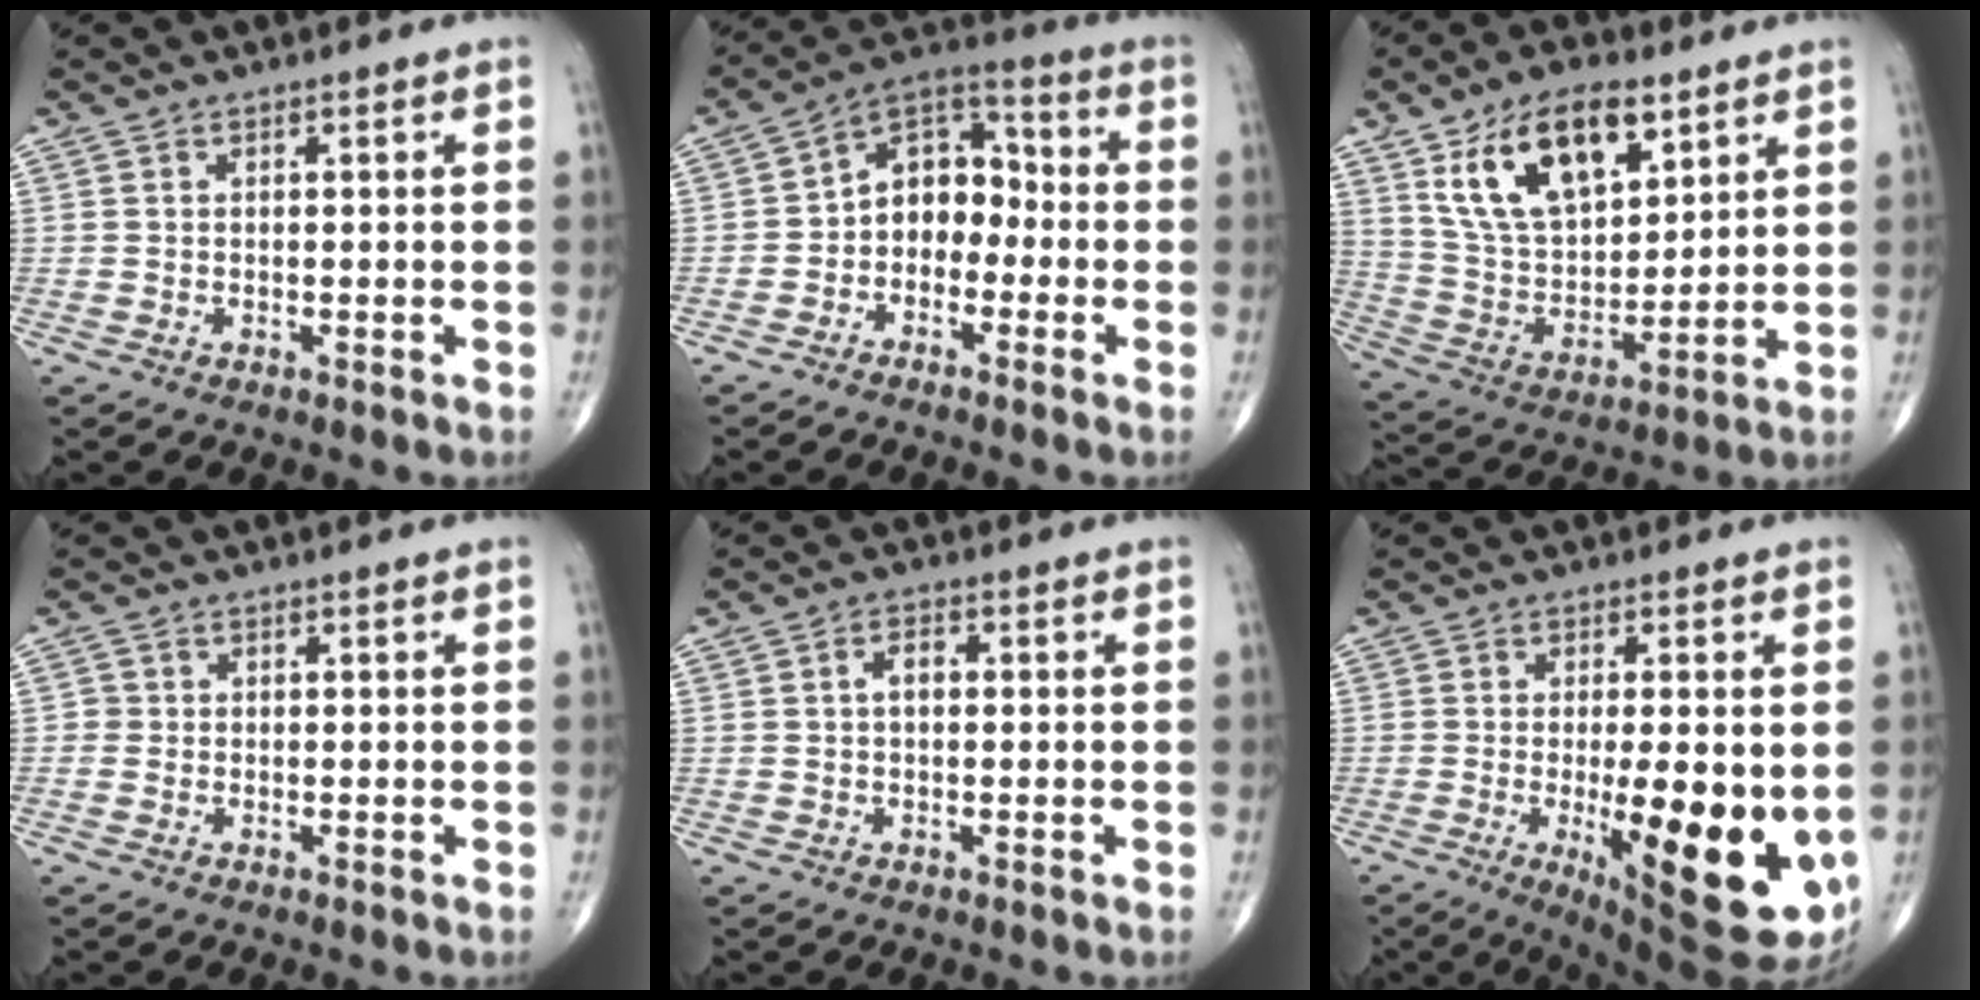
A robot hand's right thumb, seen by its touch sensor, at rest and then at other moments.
{"total": 9.8, "force": [-2.0, 7.2, 6.3], "torque": [-0.065, 0.047, -0.056]}
{"total": 18.3, "force": [9.3, 9.4, 12.7], "torque": [-0.190, -0.033, 0.178]}
{"total": 1.1, "force": [-0.2, 1.0, 0.2], "torque": [0.005, 0.004, -0.007]}
{"total": 2.5, "force": [0.1, 1.5, 2.0], "torque": [-0.031, 0.010, -0.003]}
{"total": 19.1, "force": [-3.5, 6.0, 17.8], "torque": [-0.217, -0.031, -0.027]}